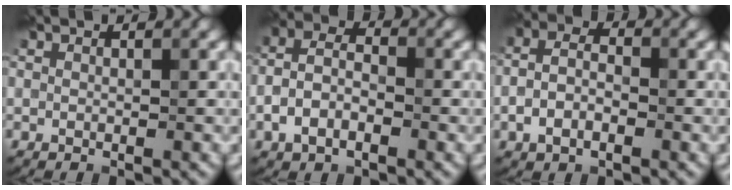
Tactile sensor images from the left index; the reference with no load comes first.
{"total": 3.7, "force": [-1.3, 2.2, 2.7], "torque": [-0.064, 0.006, -0.031]}
{"total": 3.1, "force": [-0.9, 1.9, 2.3], "torque": [-0.057, 0.005, -0.023]}